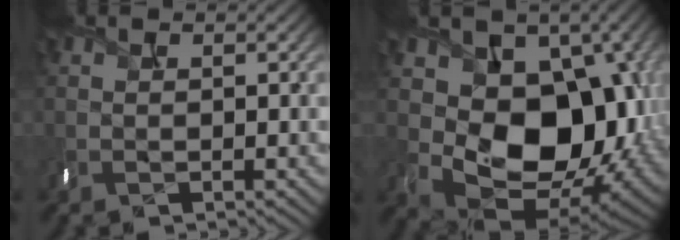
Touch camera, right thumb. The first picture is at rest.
{"total": 13.4, "force": [0.6, 9.8, 9.0], "torque": [-0.136, -0.040, 0.025]}